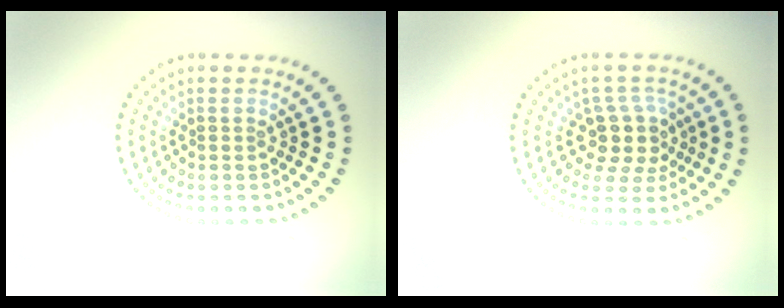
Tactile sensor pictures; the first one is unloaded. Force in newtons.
{"total": 3.6, "press": 3.0, "slide": 1.9}